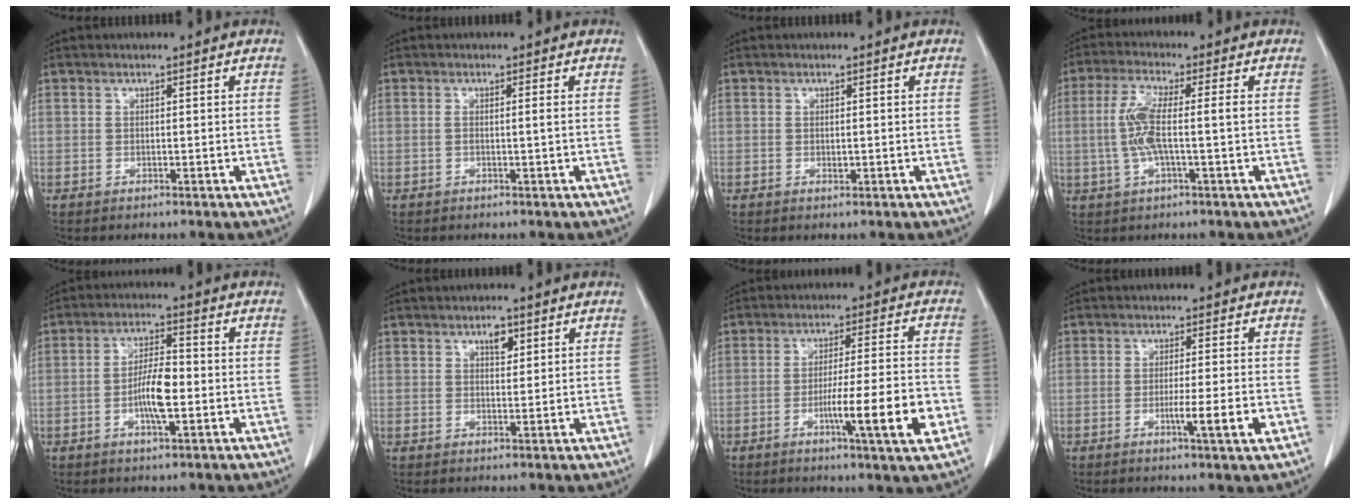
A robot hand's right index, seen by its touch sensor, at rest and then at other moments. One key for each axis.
{"total": 1.1, "fx": -0.1, "fy": -0.3, "fz": 1.1, "tx": -0.024, "ty": 0.001, "tz": -0.003}
{"total": 0.7, "fx": -0.1, "fy": 0.3, "fz": 0.7, "tx": -0.015, "ty": -0.002, "tz": 0.000}
{"total": 6.2, "fx": -0.4, "fy": 1.1, "fz": 6.1, "tx": -0.137, "ty": 0.002, "tz": -0.013}
{"total": 6.7, "fx": -1.4, "fy": 1.6, "fz": 6.4, "tx": -0.124, "ty": 0.003, "tz": -0.027}
{"total": 2.5, "fx": 1.4, "fy": 1.2, "fz": 1.7, "tx": -0.026, "ty": -0.001, "tz": 0.023}
{"total": 11.3, "fx": -3.9, "fy": -0.2, "fz": 10.6, "tx": -0.168, "ty": -0.011, "tz": -0.062}
{"total": 5.5, "fx": -1.8, "fy": -0.4, "fz": 5.2, "tx": -0.078, "ty": -0.010, "tz": -0.025}